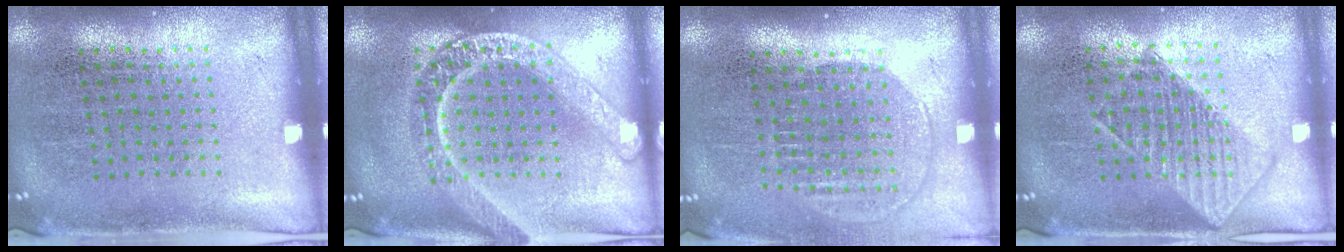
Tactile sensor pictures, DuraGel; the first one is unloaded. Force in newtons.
{"total": 3.4, "press": 3.4, "slide": 0.4}
{"total": 1.5, "press": 1.2, "slide": 0.8}
{"total": 1.2, "press": 1.2, "slide": 0.2}